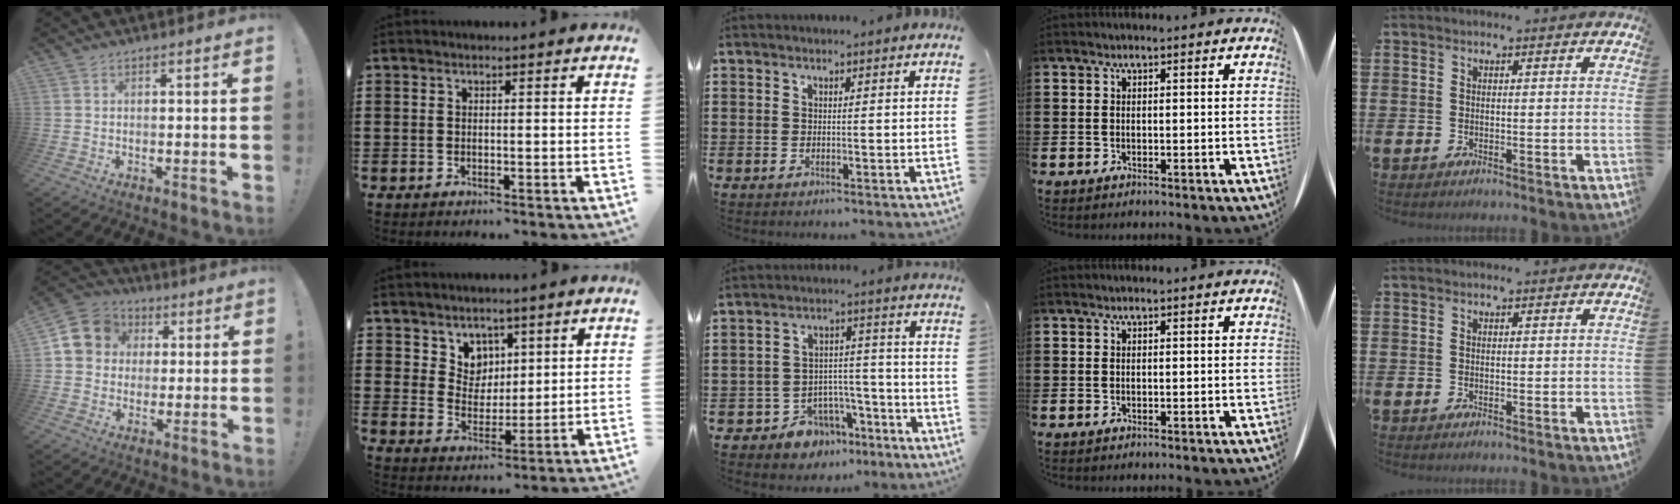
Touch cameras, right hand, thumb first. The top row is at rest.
{"thumb": {"total": 8.2, "force": [0.8, 7.8, 2.3], "torque": [-0.035, 0.011, 0.022]}, "index": {"total": 5.4, "force": [3.5, 4.1, 0.2], "torque": [-0.032, -0.002, 0.066]}, "middle": {"total": 6.7, "force": [-5.5, 3.7, 0.8], "torque": [-0.025, 0.028, -0.106]}}